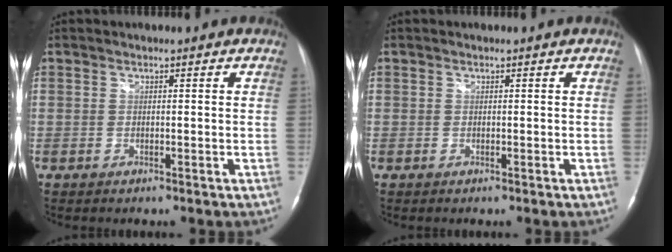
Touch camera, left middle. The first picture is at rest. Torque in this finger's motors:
{"motor_torque": [-0.02, -0.01, 0.03, 0.00]}